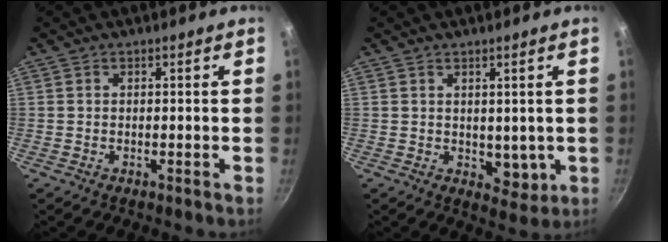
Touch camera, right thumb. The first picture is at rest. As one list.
[{"total": 4.6, "force": [0.8, 3.1, 3.3], "torque": [-0.028, -0.013, 0.020]}]